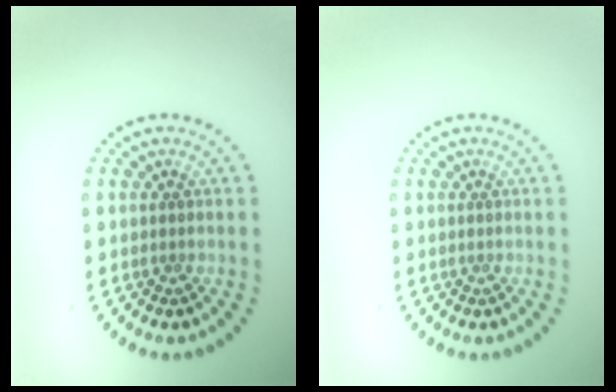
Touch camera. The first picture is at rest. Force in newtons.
{"total": 0.0}